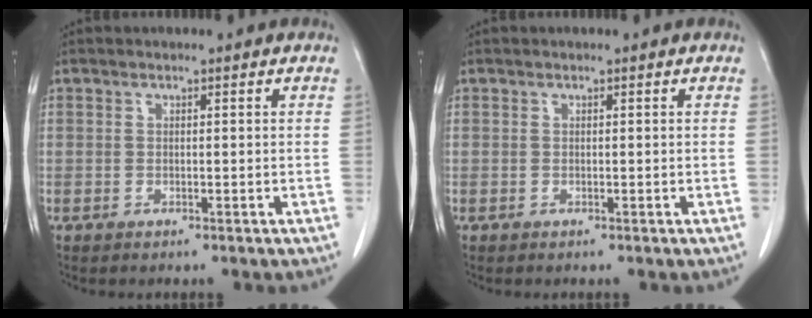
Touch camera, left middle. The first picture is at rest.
{"total": 0.0}